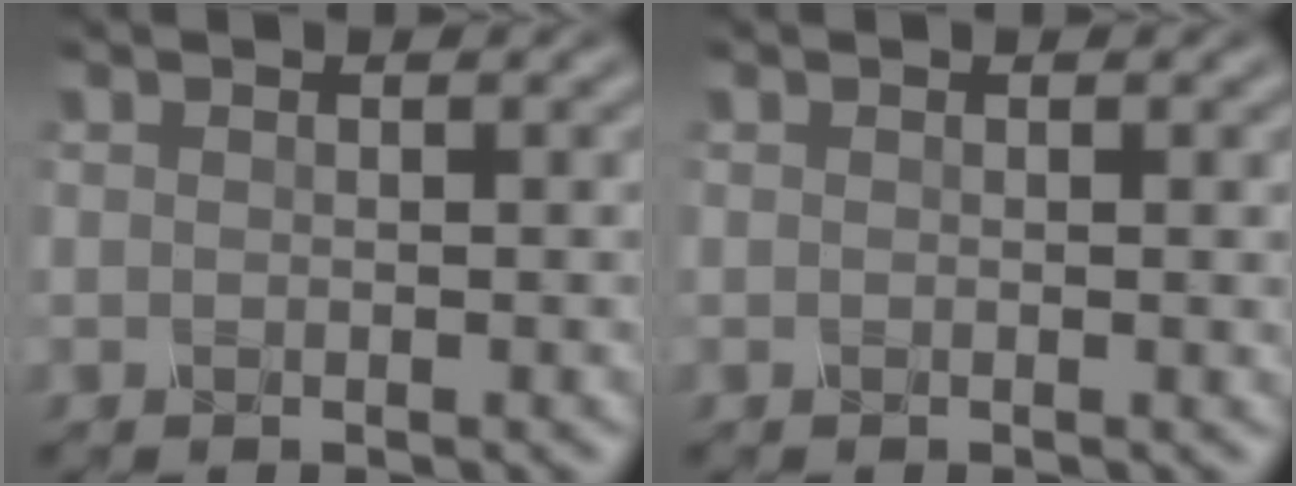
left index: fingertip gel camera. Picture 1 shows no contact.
{"total": 0.9, "force": [0.1, 0.4, 0.8], "torque": [-0.004, 0.002, -0.002]}